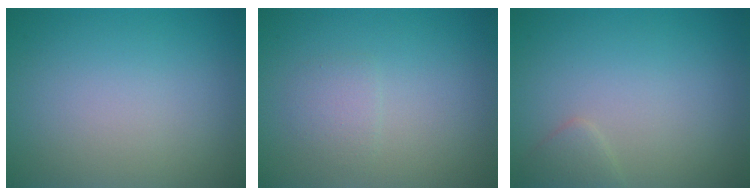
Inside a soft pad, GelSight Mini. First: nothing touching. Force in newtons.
{"total": 1.3, "press": 1.3, "slide": 0.1}
{"total": 1.2, "press": 1.2, "slide": 0.1}